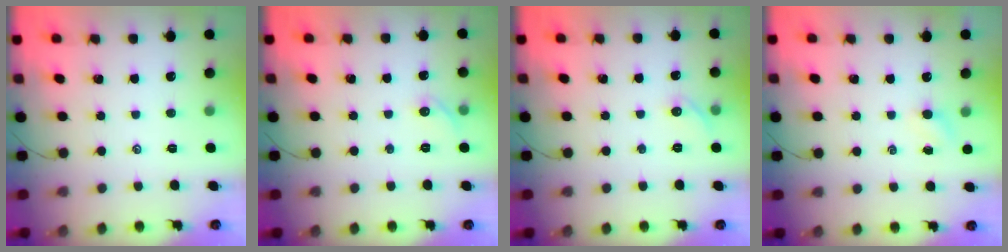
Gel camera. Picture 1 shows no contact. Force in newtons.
{"total": 4.5, "press": 4.2, "slide": 1.6}
{"total": 4.5, "press": 4.2, "slide": 1.6}
{"total": 2.7, "press": 2.6, "slide": 0.8}